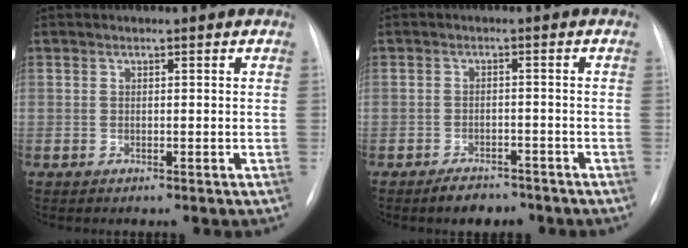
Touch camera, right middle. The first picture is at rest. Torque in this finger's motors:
{"motor_torque": [0.55, -0.52, 0.07, 0.07]}